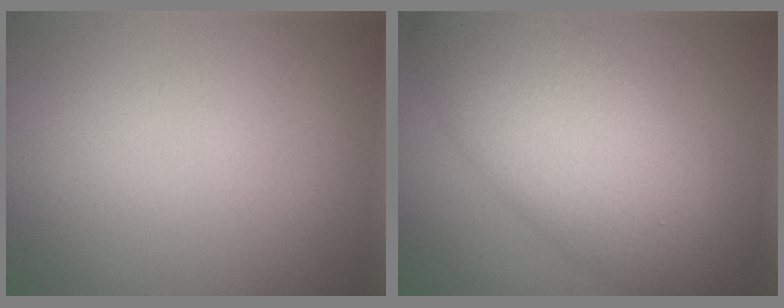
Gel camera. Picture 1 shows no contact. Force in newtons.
{"total": 9.9, "press": 9.9, "slide": 0.4}